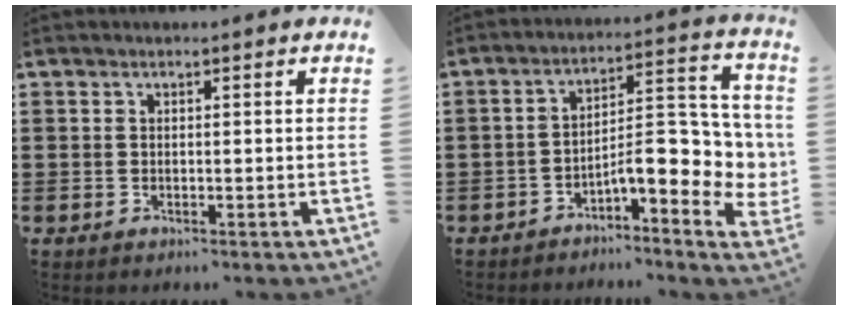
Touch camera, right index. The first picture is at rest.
{"total": 9.3, "force": [-2.7, 3.5, 8.2], "torque": [-0.108, -0.021, -0.054]}